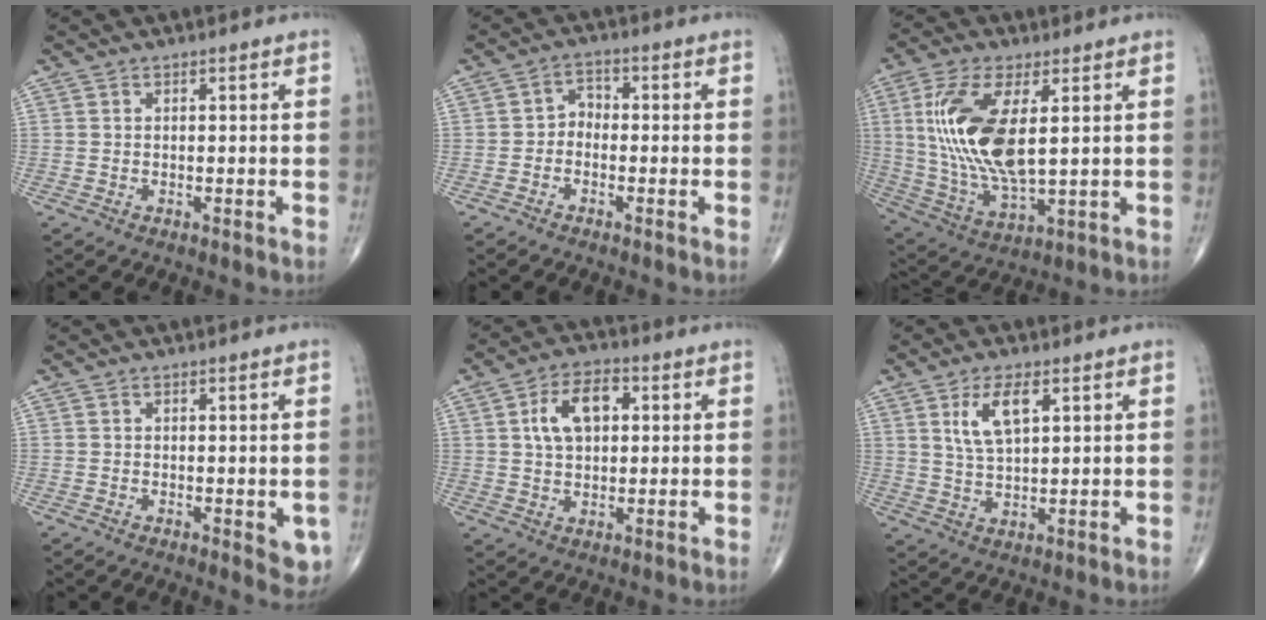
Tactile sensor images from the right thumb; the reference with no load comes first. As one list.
[{"total": 2.9, "force": [-1.0, 2.2, 1.6], "torque": [-0.008, 0.020, -0.032]}, {"total": 17.3, "force": [3.2, 7.2, 15.4], "torque": [-0.325, -0.018, 0.069]}, {"total": 4.3, "force": [-1.1, 1.9, 3.7], "torque": [-0.025, -0.006, -0.013]}, {"total": 9.1, "force": [2.1, 5.6, 6.9], "torque": [-0.109, 0.010, 0.033]}, {"total": 7.1, "force": [2.9, 2.9, 5.8], "torque": [-0.108, -0.010, 0.062]}]